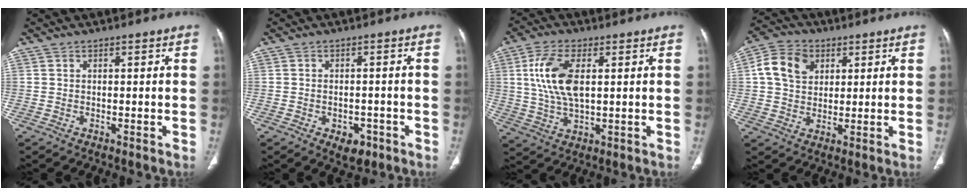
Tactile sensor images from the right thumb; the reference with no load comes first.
{"total": 4.3, "force": [-2.2, 2.8, 2.5], "torque": [-0.023, 0.010, -0.022]}
{"total": 11.3, "force": [2.4, 5.6, 9.5], "torque": [-0.198, -0.002, 0.048]}
{"total": 9.4, "force": [2.9, 7.2, 5.2], "torque": [-0.083, 0.002, 0.049]}